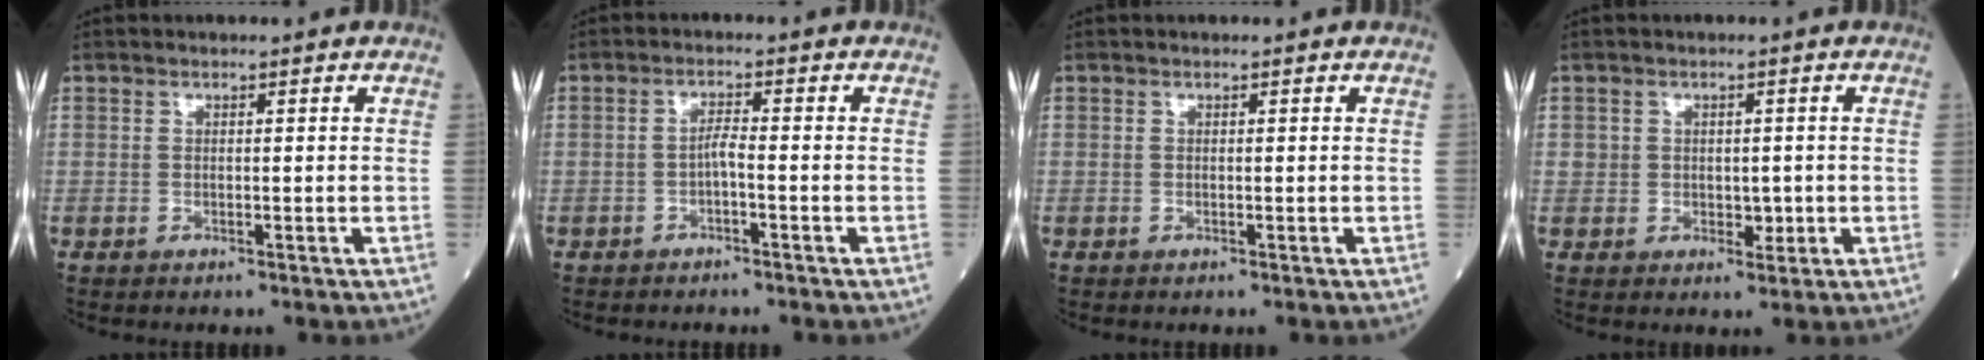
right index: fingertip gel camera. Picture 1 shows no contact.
{"total": 1.8, "force": [-0.9, 0.1, 1.6], "torque": [-0.027, 0.002, -0.019]}
{"total": 0.0}
{"total": 2.7, "force": [-0.1, 2.1, 1.6], "torque": [-0.017, 0.000, 0.003]}